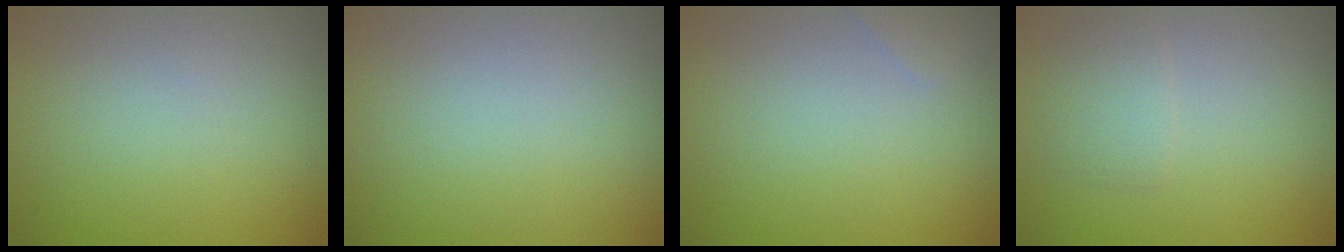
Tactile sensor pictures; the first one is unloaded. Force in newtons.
{"total": 0.0}
{"total": 0.6, "press": 0.6, "slide": 0.1}
{"total": 1.6, "press": 1.6, "slide": 0.0}